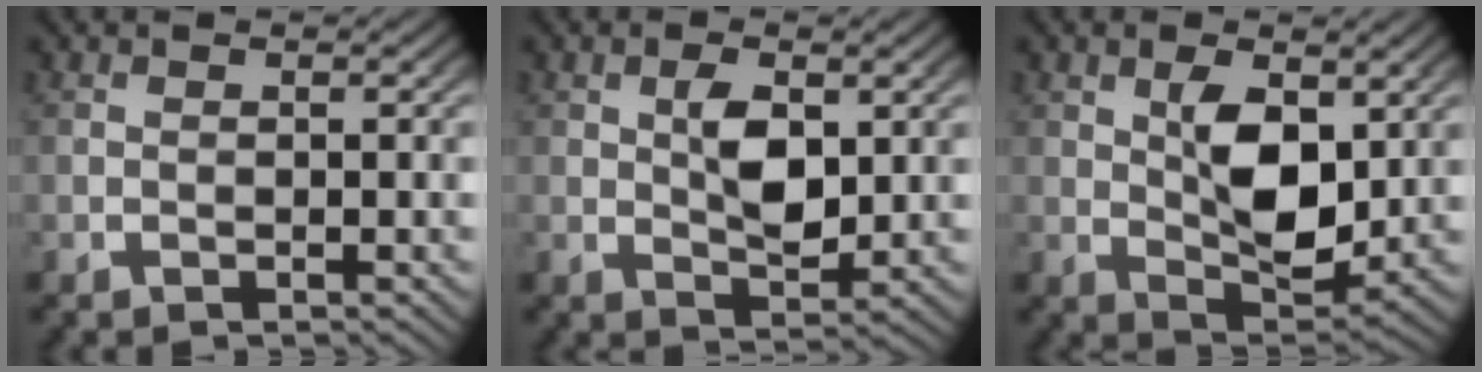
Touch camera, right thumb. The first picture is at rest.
{"total": 3.4, "force": [0.6, 1.9, 2.8], "torque": [-0.051, -0.011, 0.018]}
{"total": 5.4, "force": [0.7, 2.9, 4.5], "torque": [-0.082, -0.024, 0.022]}